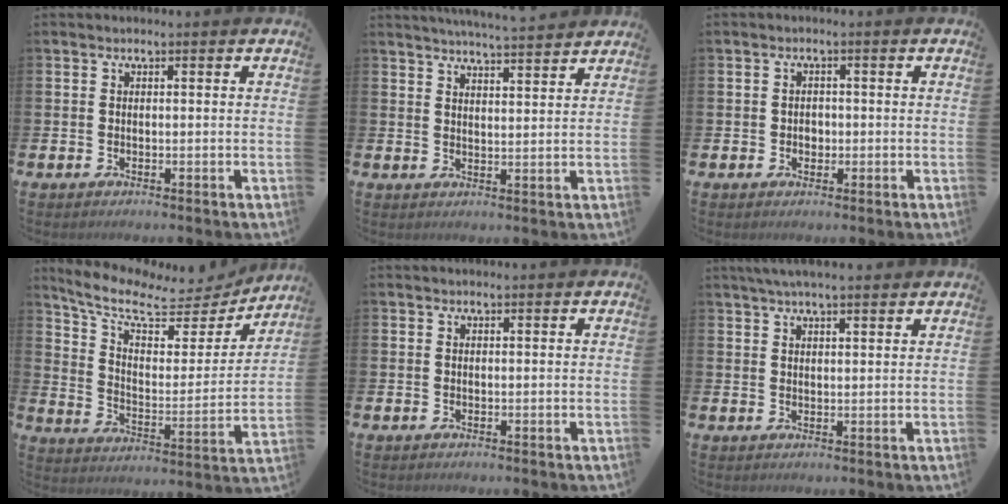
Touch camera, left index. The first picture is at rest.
{"total": 4.5, "force": [4.4, -0.6, 0.5], "torque": [-0.018, -0.027, 0.078]}
{"total": 1.5, "force": [-0.2, 1.3, 0.7], "torque": [-0.005, 0.004, -0.008]}
{"total": 8.6, "force": [7.1, 3.1, 3.7], "torque": [-0.106, -0.048, 0.118]}
{"total": 0.0}
{"total": 3.8, "force": [3.4, 0.3, 1.6], "torque": [-0.038, -0.006, 0.062]}